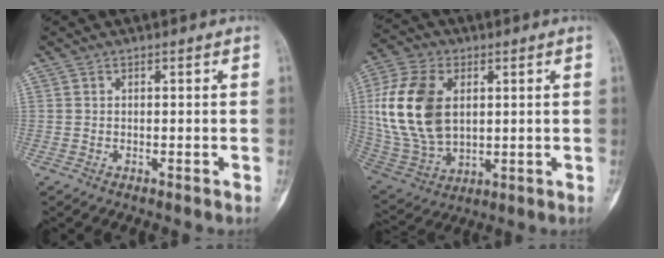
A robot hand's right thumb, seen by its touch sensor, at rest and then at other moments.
{"total": 18.3, "force": [3.1, 11.7, 13.7], "torque": [-0.274, -0.008, 0.069]}